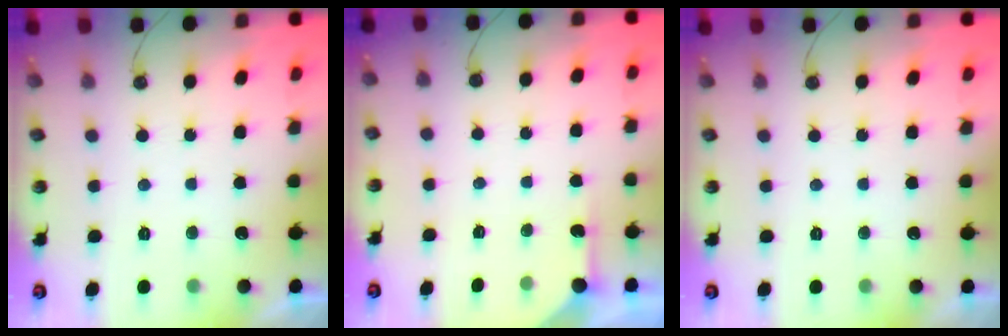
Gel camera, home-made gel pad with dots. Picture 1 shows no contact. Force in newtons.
{"total": 2.3, "press": 2.2, "slide": 0.3}
{"total": 0.0}